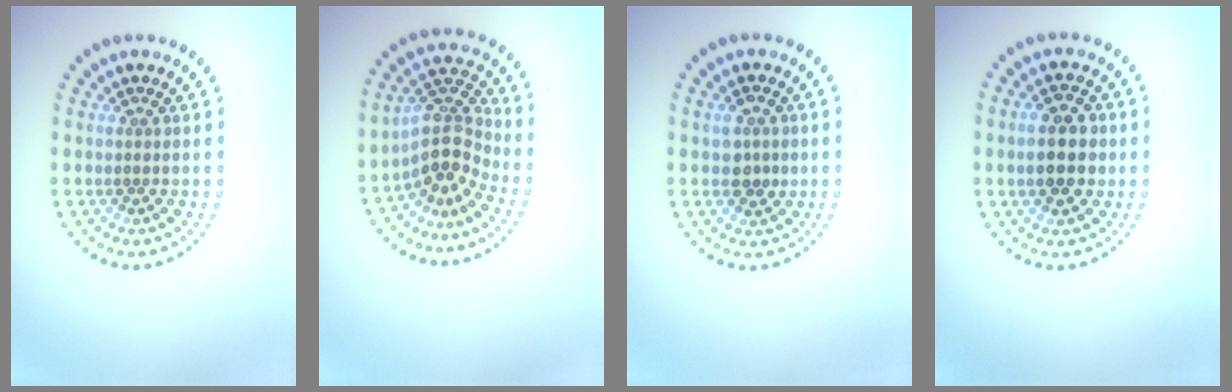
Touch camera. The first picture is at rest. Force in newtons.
{"total": 4.0, "press": 3.1, "slide": 2.4}
{"total": 2.2, "press": 2.2, "slide": 0.2}
{"total": 4.6, "press": 4.6, "slide": 0.1}